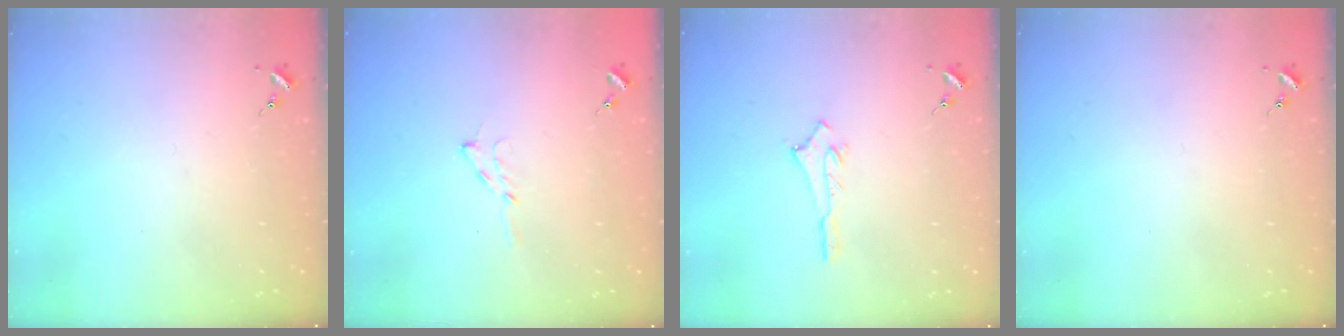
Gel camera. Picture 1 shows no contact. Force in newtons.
{"total": 4.3, "press": 4.3, "slide": 0.6}
{"total": 2.6, "press": 2.6, "slide": 0.4}
{"total": 0.0}